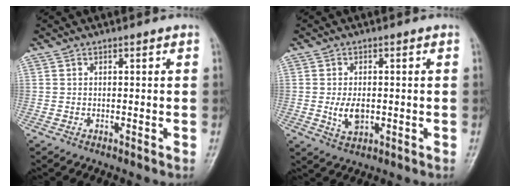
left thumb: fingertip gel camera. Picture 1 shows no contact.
{"total": 4.7, "force": [-0.5, 2.9, 3.7], "torque": [-0.062, -0.006, -0.005]}